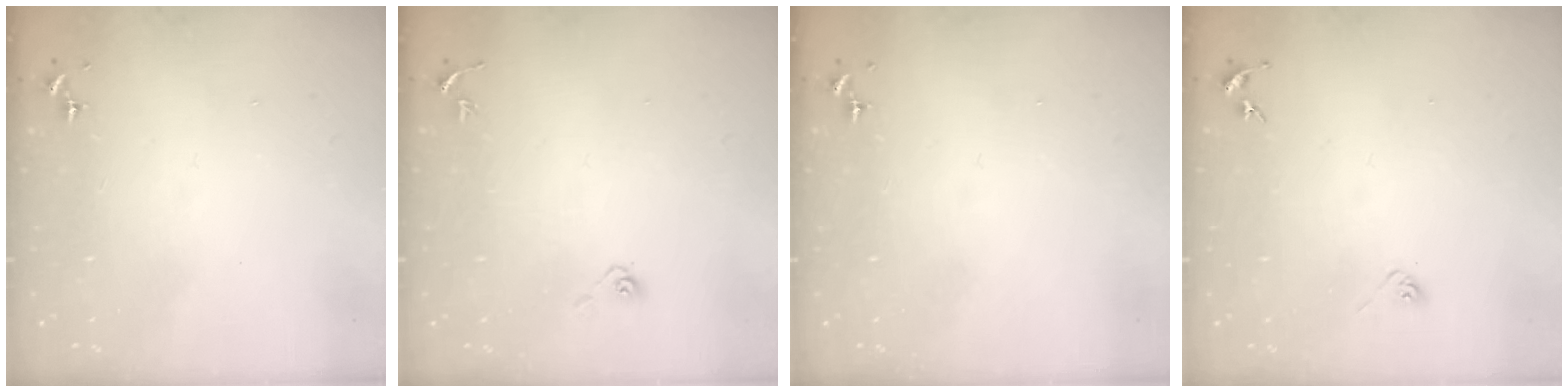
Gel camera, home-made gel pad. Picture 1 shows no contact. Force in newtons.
{"total": 4.0, "press": 3.3, "slide": 2.2}
{"total": 0.0}
{"total": 3.8, "press": 3.7, "slide": 1.0}